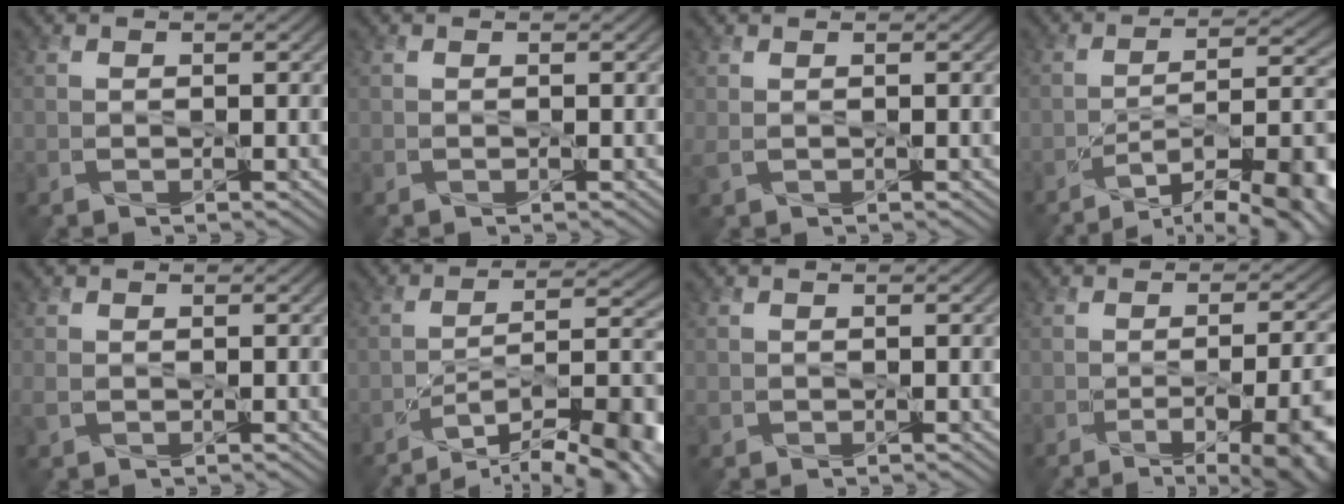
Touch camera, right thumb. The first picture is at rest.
{"total": 0.0}
{"total": 1.0, "force": [0.4, 0.4, 0.9], "torque": [-0.029, 0.002, 0.008]}
{"total": 14.5, "force": [-9.5, 4.2, 10.2], "torque": [-0.136, 0.005, -0.142]}
{"total": 1.3, "force": [-0.2, 1.0, 0.8], "torque": [-0.028, -0.004, -0.002]}
{"total": 16.2, "force": [-11.5, 4.5, 10.5], "torque": [-0.138, 0.003, -0.173]}
{"total": 0.6, "force": [-0.2, 0.6, 0.0], "torque": [-0.001, -0.006, -0.005]}
{"total": 12.4, "force": [-5.9, 4.4, 10.0], "torque": [-0.095, -0.004, -0.062]}